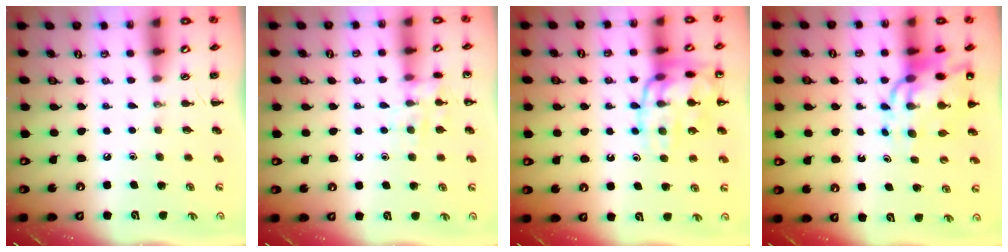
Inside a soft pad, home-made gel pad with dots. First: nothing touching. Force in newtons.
{"total": 9.7, "press": 9.7, "slide": 0.8}
{"total": 17.4, "press": 17.4, "slide": 1.2}
{"total": 13.3, "press": 12.7, "slide": 3.9}